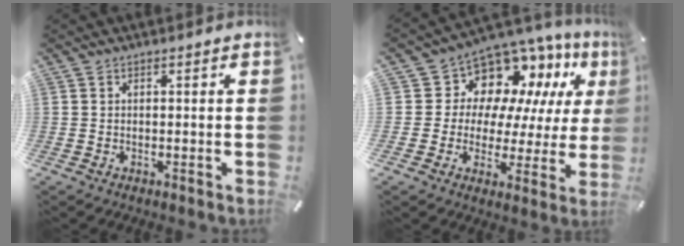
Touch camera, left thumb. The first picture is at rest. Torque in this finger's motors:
{"motor_torque": [1.99, 1.92, 0.33, -0.22, 0.04]}